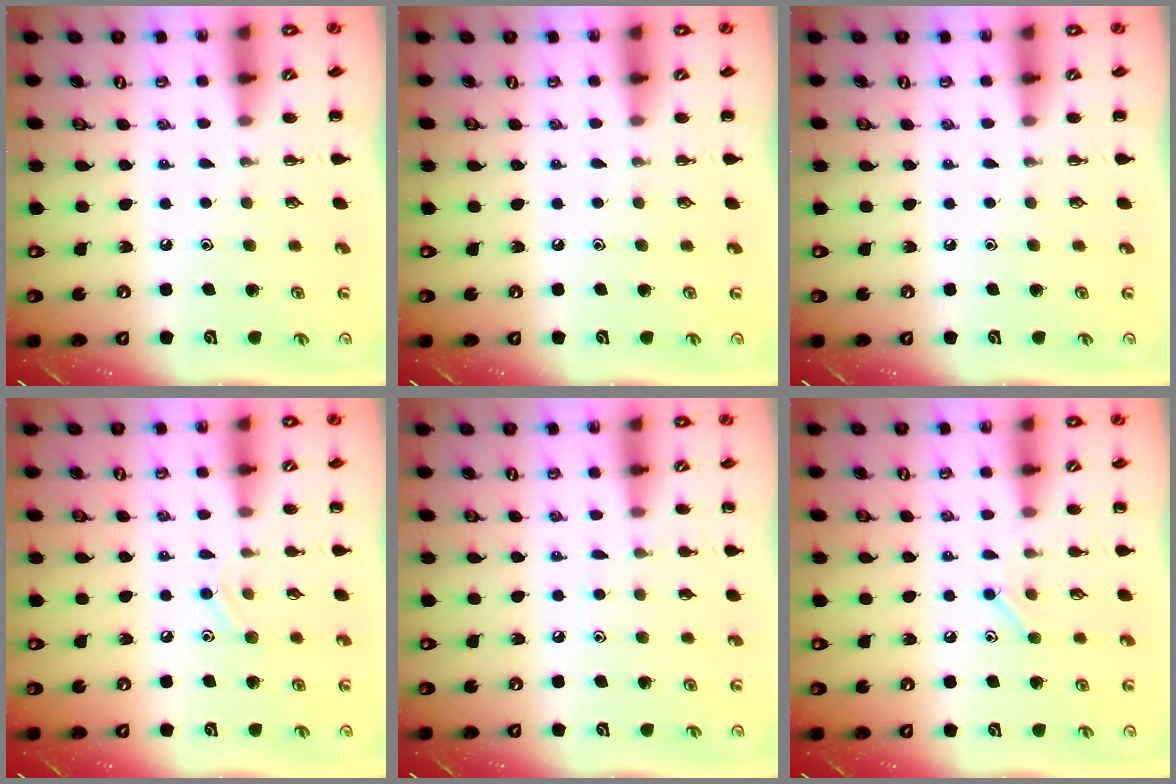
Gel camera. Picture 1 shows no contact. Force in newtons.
{"total": 0.0}
{"total": 0.0}
{"total": 6.7, "press": 6.6, "slide": 1.4}
{"total": 4.9, "press": 4.6, "slide": 1.6}
{"total": 6.8, "press": 6.8, "slide": 0.8}